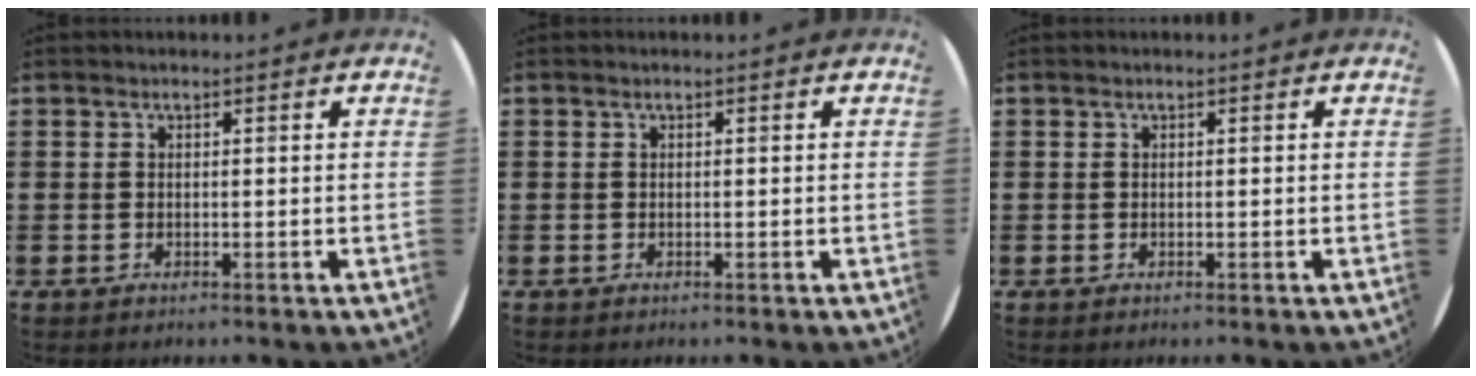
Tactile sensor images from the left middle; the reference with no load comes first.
{"total": 0.0}
{"total": 0.0}